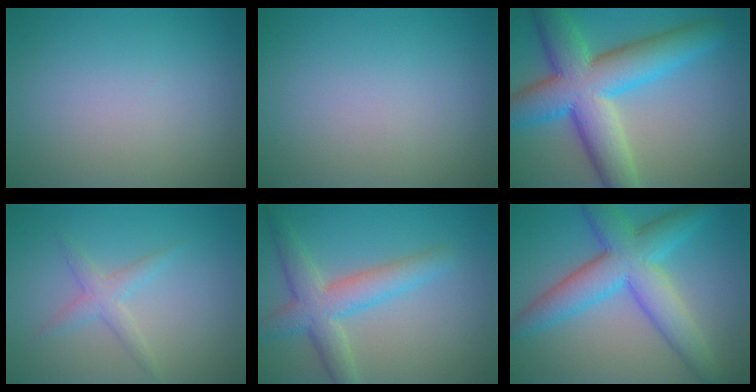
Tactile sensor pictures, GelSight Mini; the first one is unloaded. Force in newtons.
{"total": 0.0}
{"total": 10.8, "press": 10.8, "slide": 0.4}
{"total": 2.0, "press": 2.0, "slide": 0.1}
{"total": 4.9, "press": 4.9, "slide": 0.2}
{"total": 7.7, "press": 7.7, "slide": 0.1}